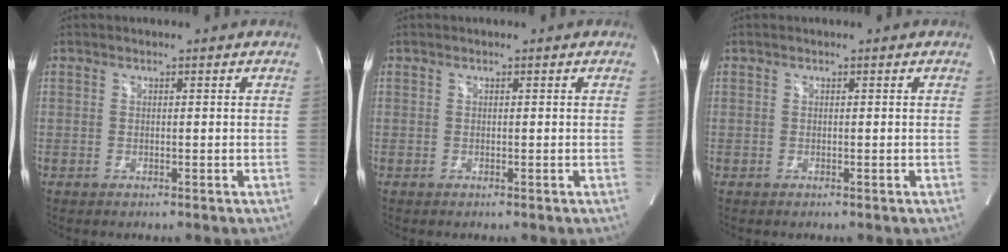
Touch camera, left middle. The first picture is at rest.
{"total": 0.0}
{"total": 0.0}